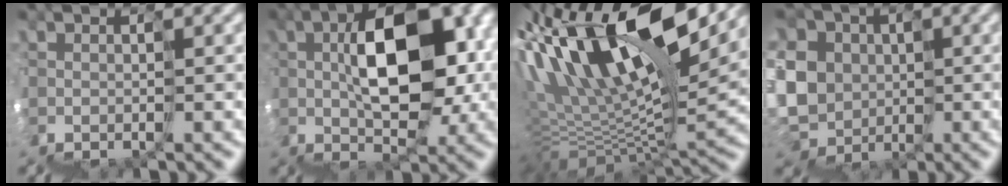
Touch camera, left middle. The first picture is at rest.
{"total": 7.7, "force": [2.7, 4.2, 5.8], "torque": [-0.081, 0.046, 0.034]}
{"total": 12.7, "force": [6.9, 3.8, 10.0], "torque": [-0.183, 0.050, 0.108]}
{"total": 8.8, "force": [1.3, 8.6, 0.9], "torque": [-0.055, 0.025, -0.014]}